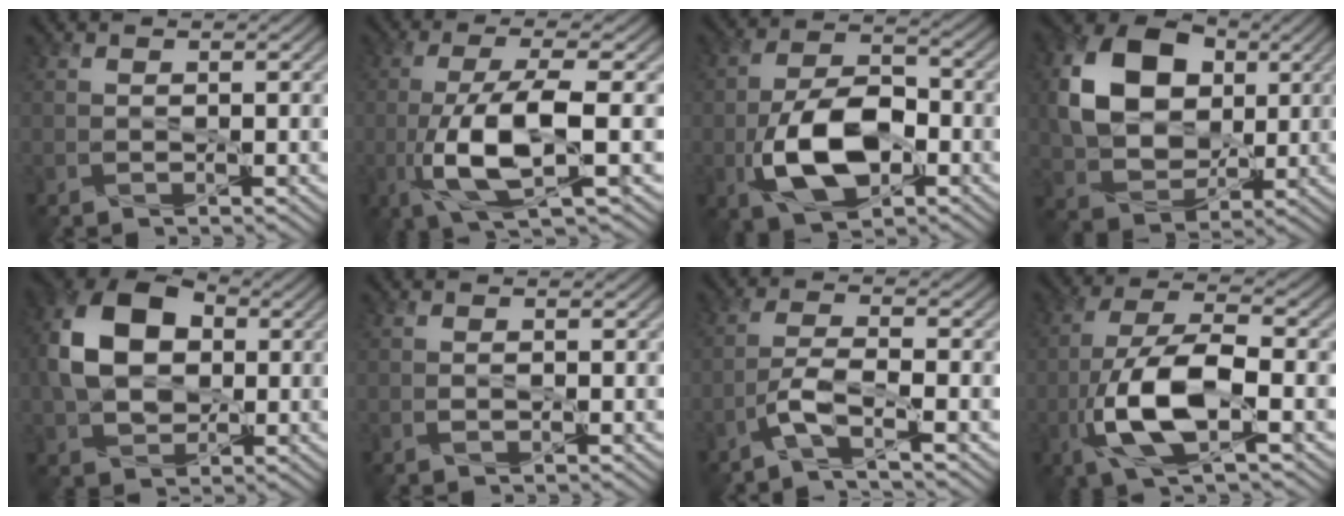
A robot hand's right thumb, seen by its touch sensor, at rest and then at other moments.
{"total": 9.5, "force": [-2.1, 2.6, 8.9], "torque": [-0.171, 0.004, -0.045]}
{"total": 10.8, "force": [-3.3, 6.1, 8.2], "torque": [-0.170, -0.002, -0.066]}
{"total": 12.0, "force": [2.4, 8.9, 7.7], "torque": [-0.170, 0.008, 0.043]}
{"total": 11.8, "force": [1.2, 8.3, 8.4], "torque": [-0.191, 0.017, 0.013]}
{"total": 0.6, "force": [-0.1, 0.3, 0.6], "torque": [-0.012, -0.002, -0.001]}
{"total": 4.0, "force": [-2.5, 0.5, 3.0], "torque": [-0.066, 0.006, -0.066]}
{"total": 10.9, "force": [-3.2, 4.1, 9.5], "torque": [-0.206, 0.000, -0.067]}